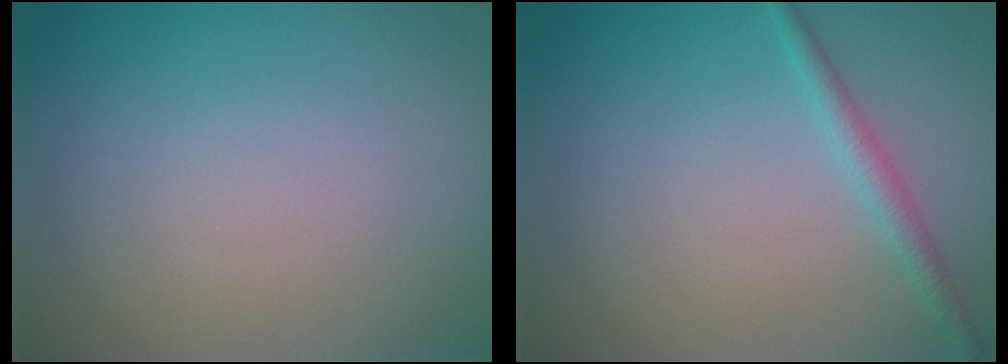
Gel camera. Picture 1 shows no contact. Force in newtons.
{"total": 1.6, "press": 1.6, "slide": 0.1}